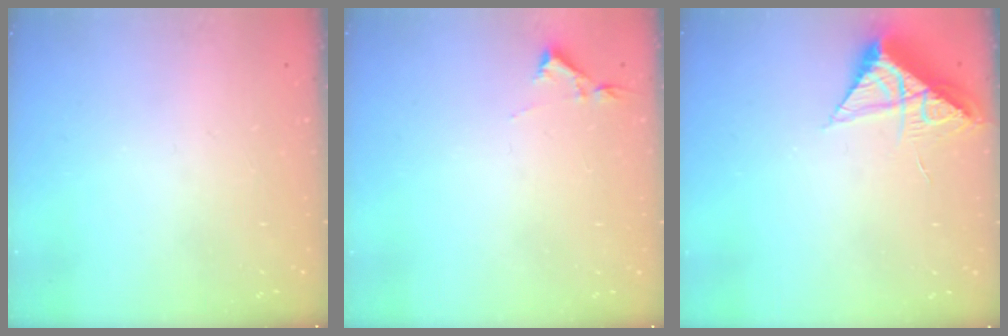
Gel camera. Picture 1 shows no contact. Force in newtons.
{"total": 2.9, "press": 2.9, "slide": 0.5}
{"total": 8.5, "press": 8.5, "slide": 0.5}